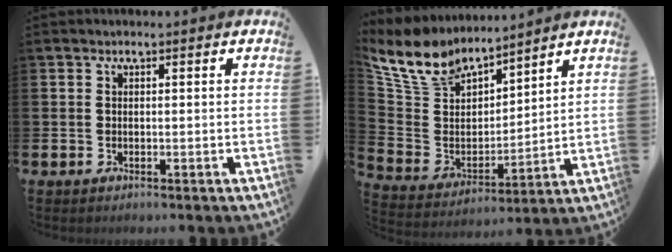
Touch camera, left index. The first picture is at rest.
{"total": 9.2, "force": [8.2, 3.7, 1.8], "torque": [-0.087, -0.056, 0.151]}